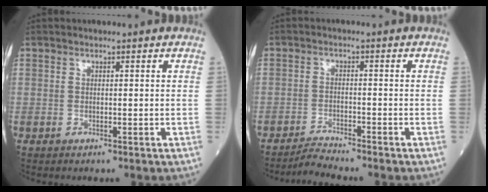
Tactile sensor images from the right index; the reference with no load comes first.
{"total": 1.6, "force": [-1.6, -0.4, 0.1], "torque": [-0.006, -0.007, -0.031]}